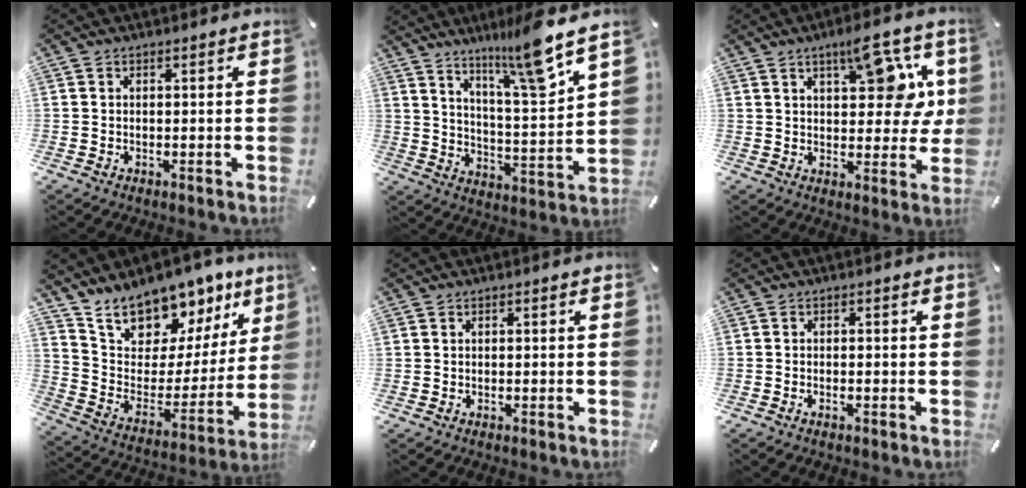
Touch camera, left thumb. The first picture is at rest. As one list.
[{"total": 14.2, "force": [11.6, 0.9, 8.2], "torque": [-0.138, -0.082, 0.187]}, {"total": 13.6, "force": [6.4, 6.2, 10.2], "torque": [-0.124, -0.030, 0.103]}, {"total": 13.6, "force": [12.3, 5.8, 0.7], "torque": [-0.018, -0.128, 0.218]}, {"total": 0.0}, {"total": 1.0, "force": [-0.5, 0.1, 0.8], "torque": [-0.014, -0.001, -0.008]}]